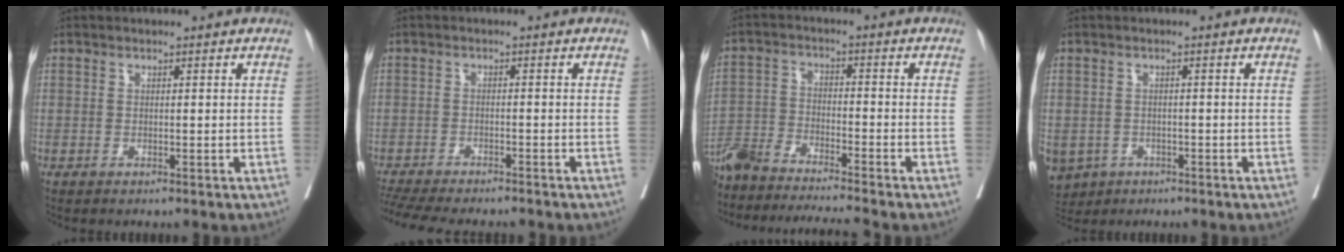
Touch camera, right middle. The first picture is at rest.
{"total": 13.4, "force": [-11.8, 2.4, 5.7], "torque": [-0.107, -0.015, -0.169]}
{"total": 13.5, "force": [-12.5, -0.6, 5.0], "torque": [-0.085, -0.003, -0.216]}
{"total": 8.5, "force": [-4.2, 6.9, 2.8], "torque": [-0.082, -0.003, -0.059]}